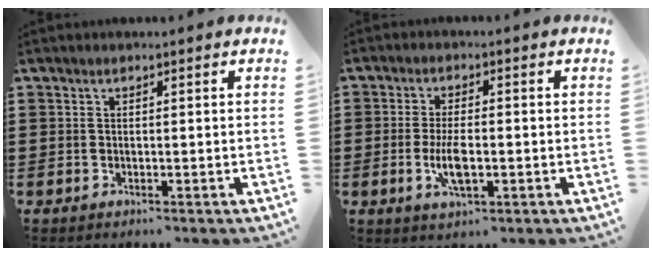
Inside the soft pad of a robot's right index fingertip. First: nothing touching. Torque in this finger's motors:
{"motor_torque": [2.14, 0.00, 0.81, 0.16]}